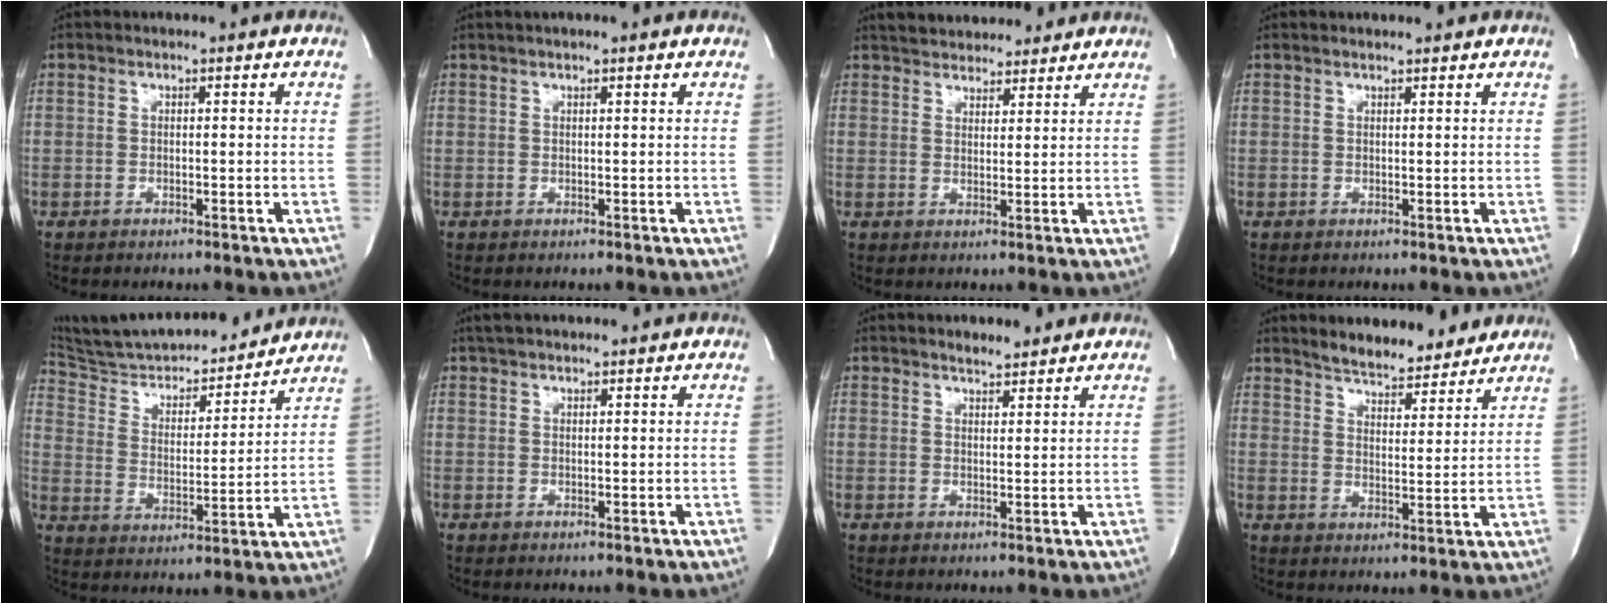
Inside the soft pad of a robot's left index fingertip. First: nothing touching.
{"total": 3.1, "force": [2.5, 0.1, 1.8], "torque": [-0.024, 0.026, 0.035]}
{"total": 10.5, "force": [9.5, 3.3, 2.8], "torque": [-0.032, 0.021, 0.135]}
{"total": 2.5, "force": [2.4, 0.2, 0.5], "torque": [-0.011, 0.013, 0.030]}
{"total": 21.6, "force": [19.9, 3.8, 7.5], "torque": [-0.129, 0.007, 0.307]}
{"total": 4.6, "force": [4.1, 0.7, 2.0], "torque": [-0.030, 0.032, 0.071]}
{"total": 3.3, "force": [3.1, 0.6, 0.9], "torque": [-0.016, 0.008, 0.047]}
{"total": 10.6, "force": [9.9, 2.5, 3.1], "torque": [-0.042, 0.003, 0.142]}